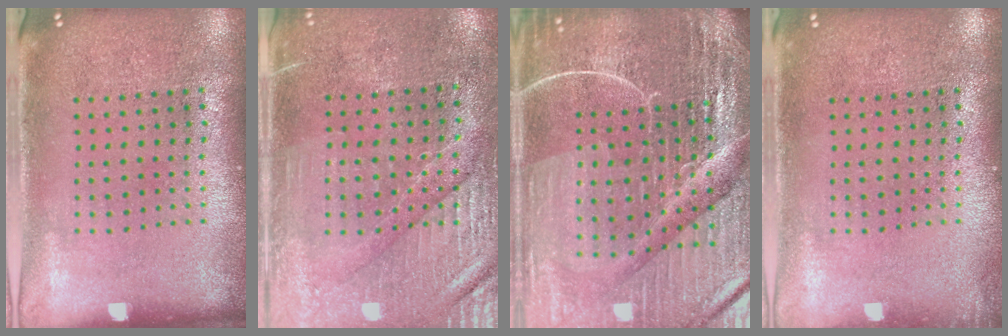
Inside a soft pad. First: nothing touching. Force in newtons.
{"total": 3.4, "press": 3.1, "slide": 1.4}
{"total": 6.8, "press": 6.0, "slide": 3.2}
{"total": 0.7, "press": 0.7, "slide": 0.1}